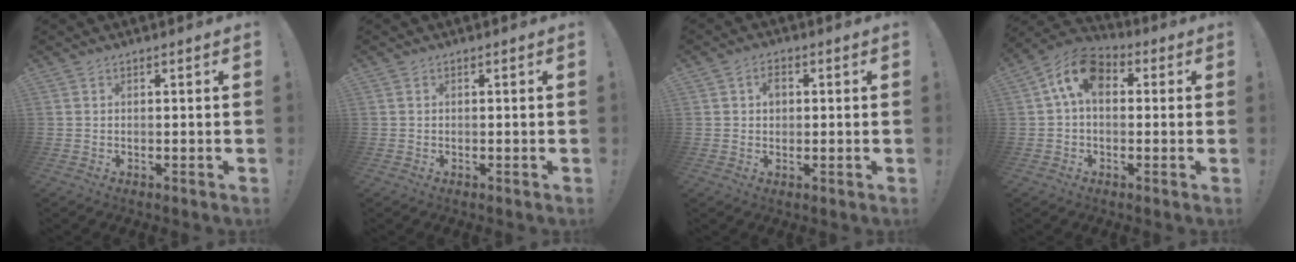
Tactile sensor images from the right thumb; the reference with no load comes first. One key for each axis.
{"total": 0.0}
{"total": 2.8, "fx": 0.7, "fy": 2.2, "fz": 1.6, "tx": -0.009, "ty": 0.001, "tz": 0.005}
{"total": 10.8, "fx": 2.7, "fy": 6.8, "fz": 8.0, "tx": -0.145, "ty": 0.009, "tz": 0.054}